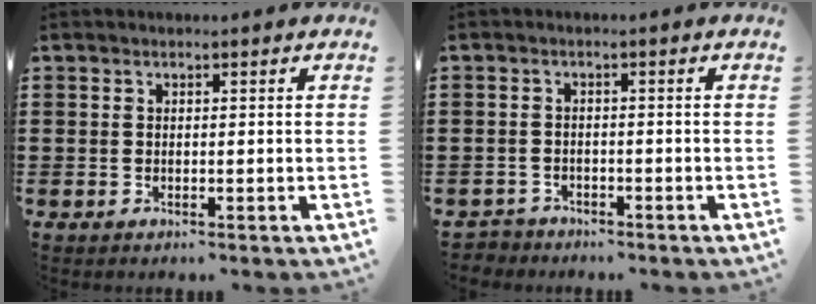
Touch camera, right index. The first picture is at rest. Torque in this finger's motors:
{"motor_torque": [0.11, 0.13, -0.09, -0.06]}